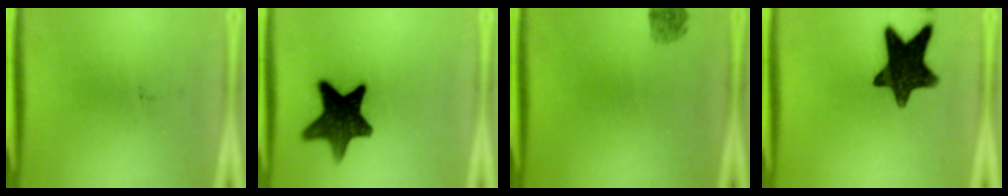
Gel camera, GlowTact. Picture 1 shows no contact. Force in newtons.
{"total": 13.2}
{"total": 1.4}
{"total": 14.2}